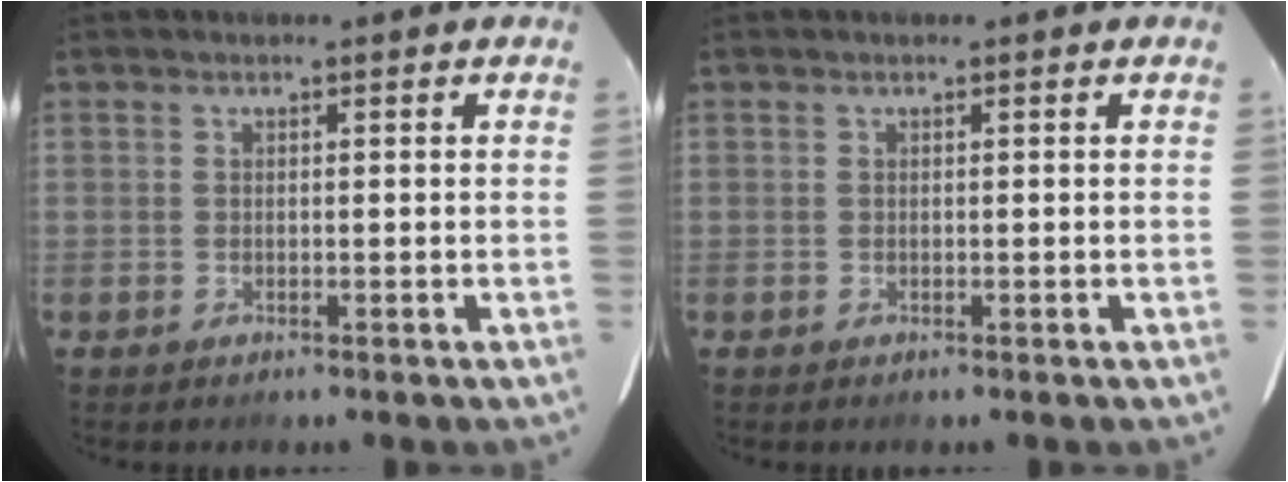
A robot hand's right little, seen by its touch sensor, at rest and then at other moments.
{"total": 0.0}